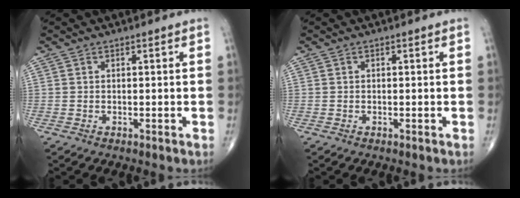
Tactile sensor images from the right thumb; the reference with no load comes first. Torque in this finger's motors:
{"motor_torque": [-0.20, 0.20, -0.26, -0.19, 0.01]}